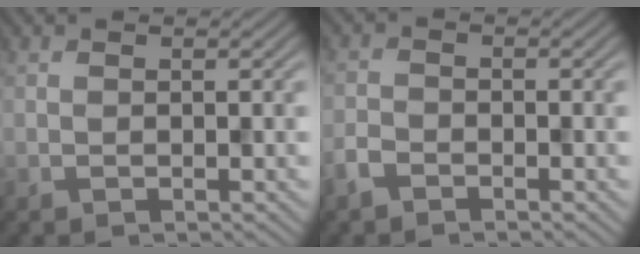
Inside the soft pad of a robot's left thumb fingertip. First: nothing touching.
{"total": 2.1, "force": [-1.7, 0.9, 0.9], "torque": [-0.020, -0.001, -0.042]}